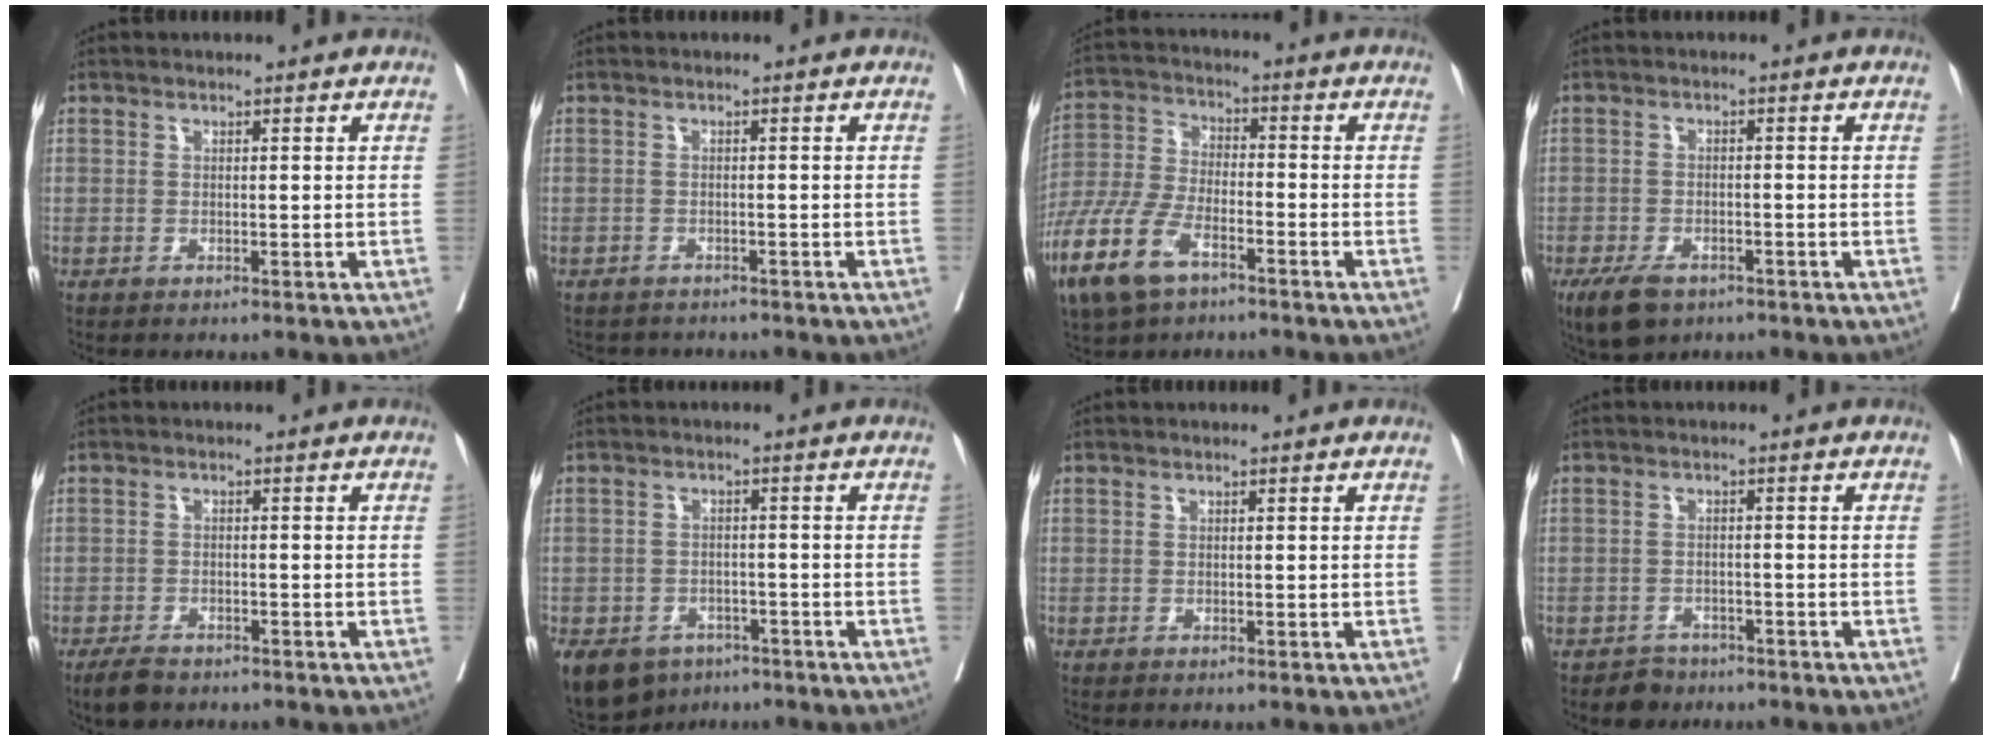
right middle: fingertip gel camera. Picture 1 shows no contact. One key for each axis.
{"total": 4.3, "fx": -4.0, "fy": 1.5, "fz": 0.5, "tx": -0.005, "ty": -0.002, "tz": -0.055}
{"total": 12.1, "fx": -7.0, "fy": 5.1, "fz": 8.5, "tx": -0.200, "ty": -0.015, "tz": -0.136}
{"total": 5.6, "fx": -3.8, "fy": 2.8, "fz": 3.1, "tx": -0.060, "ty": -0.007, "tz": -0.060}
{"total": 3.4, "fx": -2.8, "fy": 1.4, "fz": 1.5, "tx": -0.028, "ty": -0.003, "tz": -0.046}
{"total": 11.3, "fx": -6.8, "fy": 8.1, "fz": 4.0, "tx": -0.101, "ty": -0.011, "tz": -0.094}
{"total": 0.0}
{"total": 2.5, "fx": -1.9, "fy": 1.6, "fz": -0.1, "tx": -0.005, "ty": 0.006, "tz": -0.030}